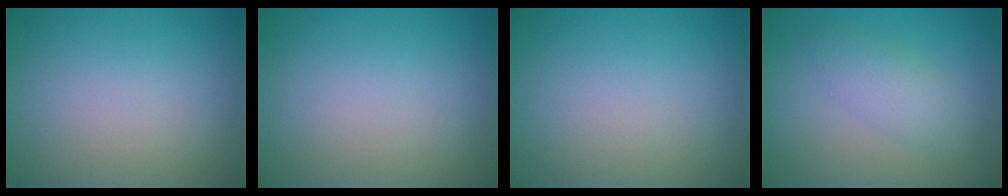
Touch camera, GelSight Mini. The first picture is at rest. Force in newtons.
{"total": 0.0}
{"total": 0.0}
{"total": 2.7, "press": 2.7, "slide": 0.1}